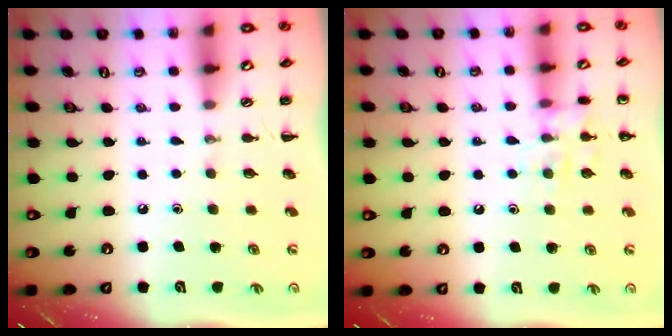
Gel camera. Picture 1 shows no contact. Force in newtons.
{"total": 8.6, "press": 8.5, "slide": 0.8}